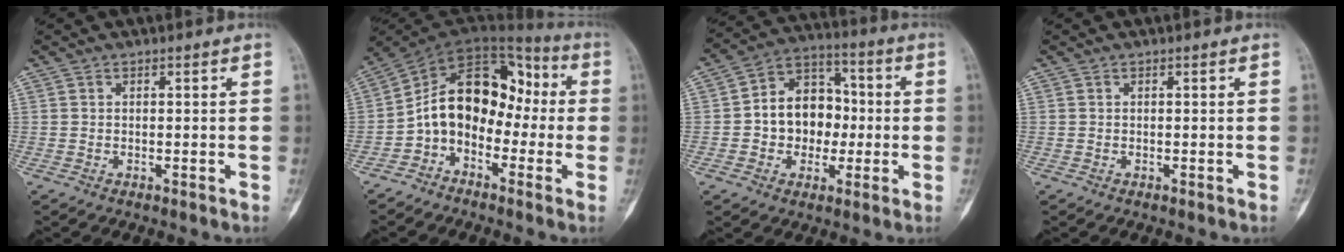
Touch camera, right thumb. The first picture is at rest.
{"total": 15.1, "force": [-2.1, 10.9, 10.3], "torque": [-0.130, 0.071, -0.050]}
{"total": 13.2, "force": [-0.8, 10.4, 8.0], "torque": [-0.071, 0.037, -0.019]}
{"total": 0.0}